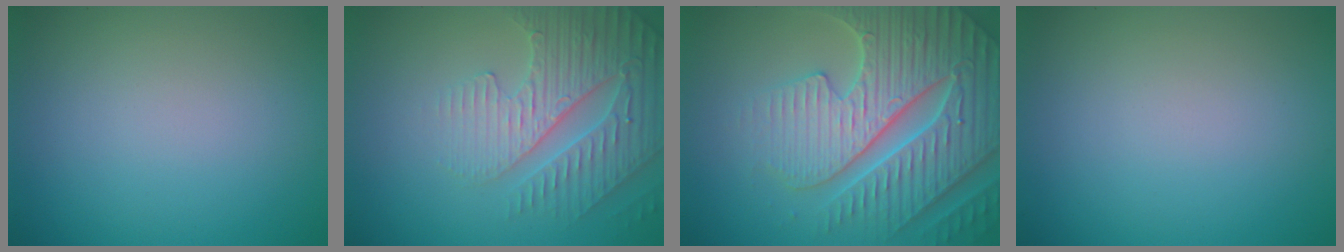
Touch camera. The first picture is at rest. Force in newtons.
{"total": 4.5, "press": 4.3, "slide": 1.2}
{"total": 7.6, "press": 7.4, "slide": 1.7}
{"total": 0.0}